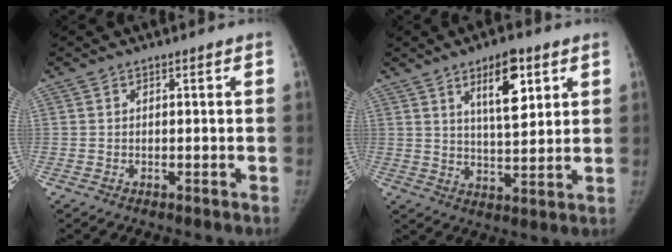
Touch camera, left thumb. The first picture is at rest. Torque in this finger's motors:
{"motor_torque": [0.08, 0.27, 0.54, 0.49, 0.06]}